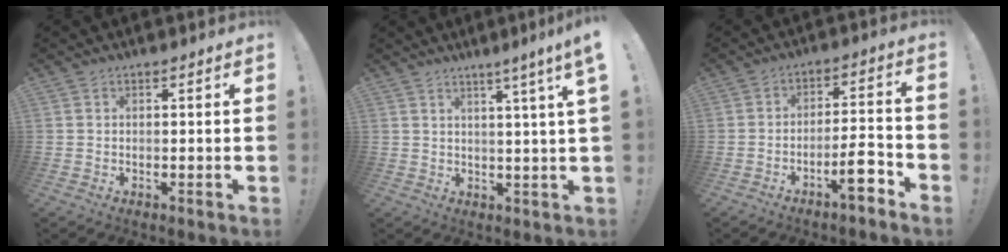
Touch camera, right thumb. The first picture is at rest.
{"total": 5.5, "force": [2.5, -0.9, 4.9], "torque": [-0.067, -0.016, 0.034]}
{"total": 9.0, "force": [-5.6, 1.7, 6.8], "torque": [-0.100, 0.031, -0.096]}